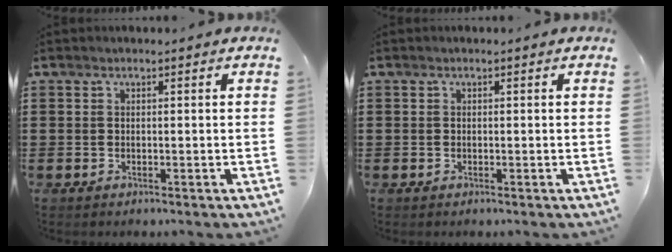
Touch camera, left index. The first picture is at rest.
{"total": 0.0}